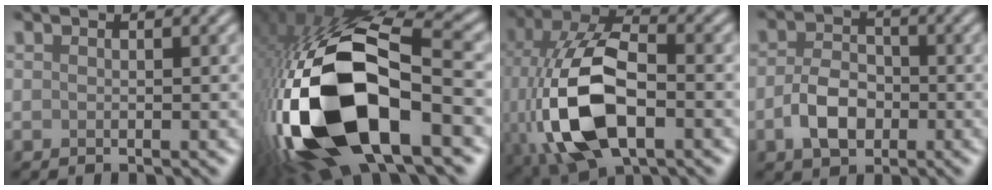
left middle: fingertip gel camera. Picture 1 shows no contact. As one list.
[{"total": 17.7, "force": [-5.7, 7.9, 14.8], "torque": [-0.312, -0.030, -0.084]}, {"total": 11.6, "force": [-2.7, 6.0, 9.6], "torque": [-0.212, -0.002, -0.057]}, {"total": 3.9, "force": [-1.2, 2.8, 2.5], "torque": [-0.054, 0.004, -0.028]}]